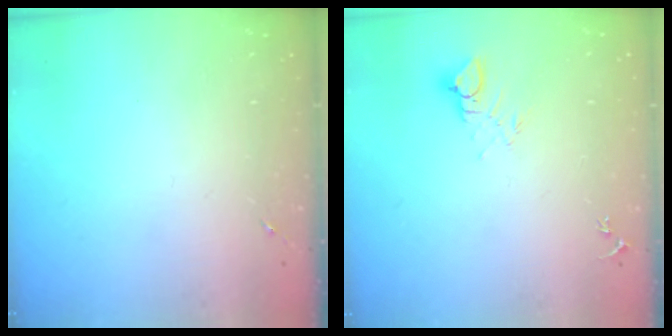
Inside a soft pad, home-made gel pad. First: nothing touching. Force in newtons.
{"total": 5.5, "press": 5.5, "slide": 0.4}